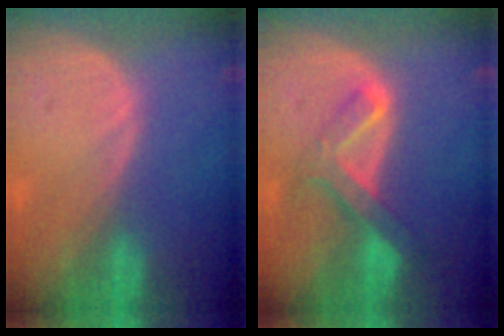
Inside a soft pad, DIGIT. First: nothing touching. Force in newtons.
{"total": 6.9, "press": 5.8, "slide": 3.7}